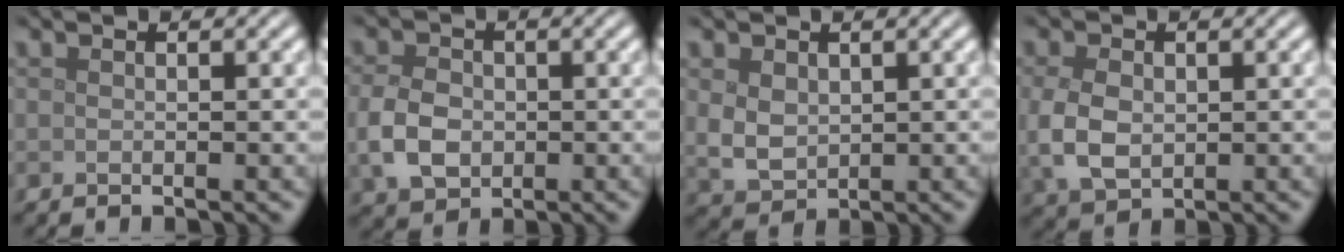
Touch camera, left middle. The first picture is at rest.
{"total": 4.5, "force": [-0.7, 3.4, 2.9], "torque": [-0.068, -0.004, -0.016]}
{"total": 2.9, "force": [0.6, 2.2, 1.8], "torque": [-0.046, -0.005, 0.016]}
{"total": 4.5, "force": [-0.2, 3.3, 3.1], "torque": [-0.079, -0.004, 0.000]}